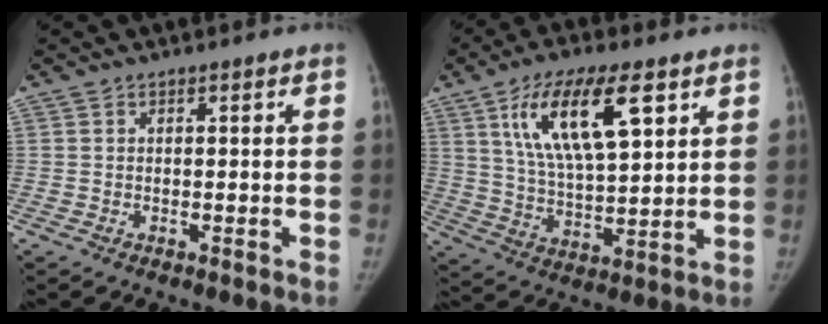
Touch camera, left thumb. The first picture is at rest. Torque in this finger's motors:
{"motor_torque": [0.56, 0.60, 1.87, -0.91, 0.12]}